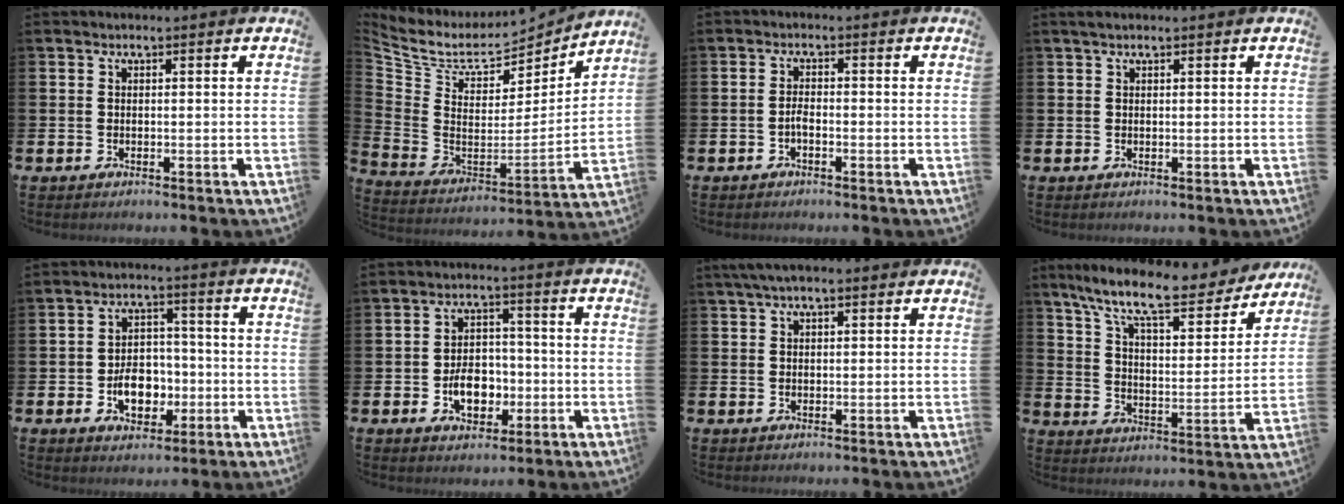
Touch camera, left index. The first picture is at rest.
{"total": 7.8, "force": [6.7, 3.1, 2.3], "torque": [-0.090, -0.052, 0.114]}
{"total": 1.4, "force": [-0.9, 0.4, 1.0], "torque": [-0.017, -0.001, -0.019]}
{"total": 0.9, "force": [0.8, 0.1, 0.4], "torque": [-0.004, 0.001, 0.013]}
{"total": 6.2, "force": [-1.8, 4.5, 3.8], "torque": [-0.052, 0.006, -0.038]}
{"total": 5.7, "force": [-1.7, 4.1, 3.7], "torque": [-0.049, 0.003, -0.036]}
{"total": 3.0, "force": [2.2, 1.0, 1.9], "torque": [-0.036, 0.007, 0.038]}
{"total": 11.4, "force": [9.8, 2.2, 5.3], "torque": [-0.128, -0.059, 0.164]}